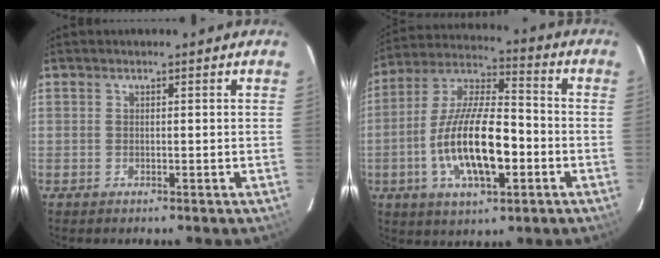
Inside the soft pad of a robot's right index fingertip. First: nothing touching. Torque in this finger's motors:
{"motor_torque": [1.26, -0.88, 1.05, 0.21]}